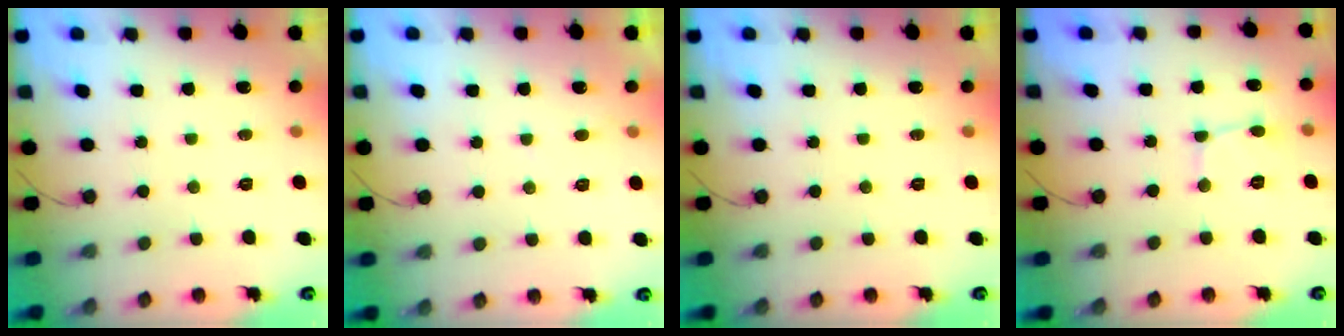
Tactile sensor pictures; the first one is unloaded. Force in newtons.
{"total": 2.1, "press": 2.1, "slide": 0.2}
{"total": 0.0}
{"total": 1.6, "press": 1.6, "slide": 0.1}